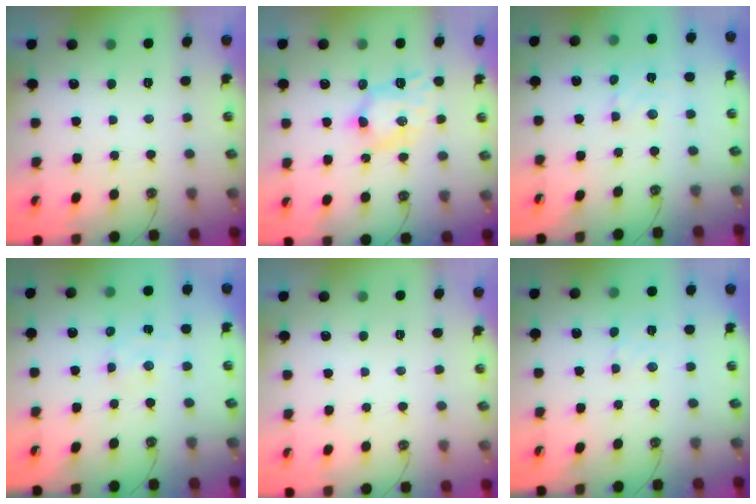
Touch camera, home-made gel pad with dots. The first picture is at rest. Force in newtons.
{"total": 7.7, "press": 7.7, "slide": 0.1}
{"total": 2.8, "press": 2.8, "slide": 0.4}
{"total": 2.3, "press": 2.3, "slide": 0.3}
{"total": 0.0}
{"total": 1.5, "press": 1.4, "slide": 0.6}